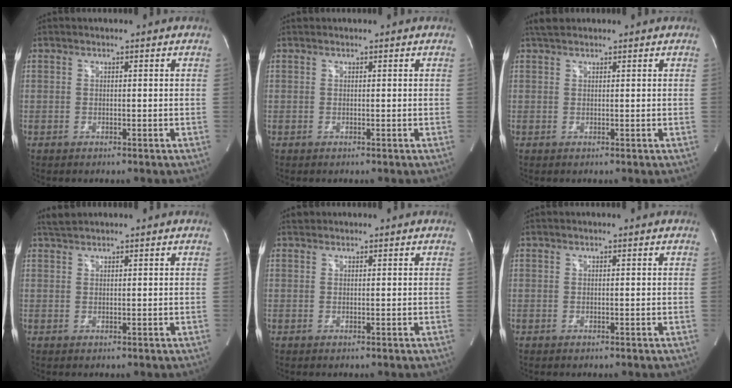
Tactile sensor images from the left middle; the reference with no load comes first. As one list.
[{"total": 0.0}, {"total": 2.0, "force": [1.8, 0.7, 0.6], "torque": [-0.016, 0.015, 0.033]}, {"total": 1.6, "force": [1.5, -0.1, 0.2], "torque": [-0.011, 0.011, 0.037]}, {"total": 0.7, "force": [0.6, 0.3, -0.1], "torque": [-0.005, 0.008, 0.011]}, {"total": 0.0}]